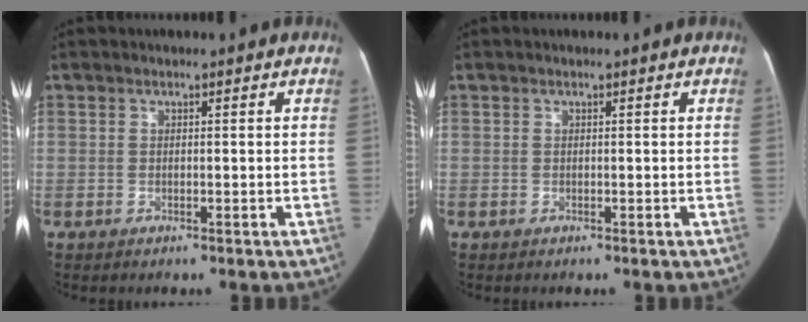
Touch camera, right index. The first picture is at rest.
{"total": 0.0}